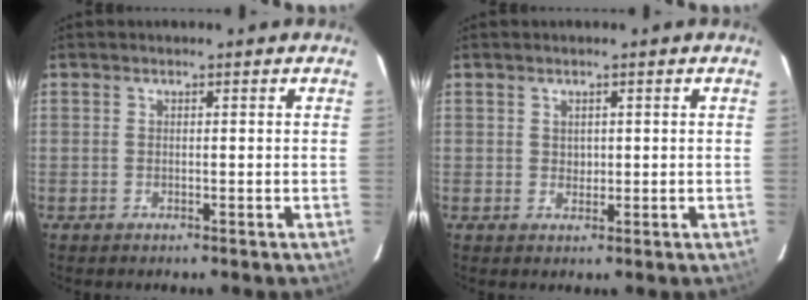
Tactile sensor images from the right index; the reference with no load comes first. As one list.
[{"total": 1.3, "force": [0.5, 1.1, 0.3], "torque": [-0.001, 0.004, 0.009]}]